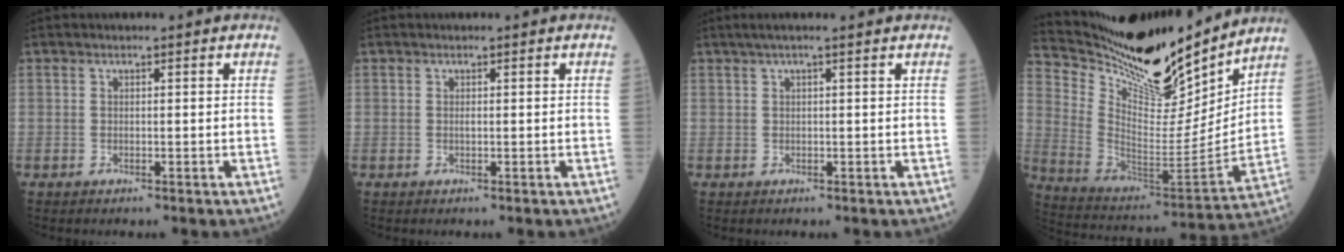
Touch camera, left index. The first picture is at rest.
{"total": 0.0}
{"total": 4.5, "force": [3.5, -0.5, 2.7], "torque": [-0.039, 0.028, 0.053]}
{"total": 20.4, "force": [18.5, 3.7, 7.8], "torque": [-0.152, -0.041, 0.314]}